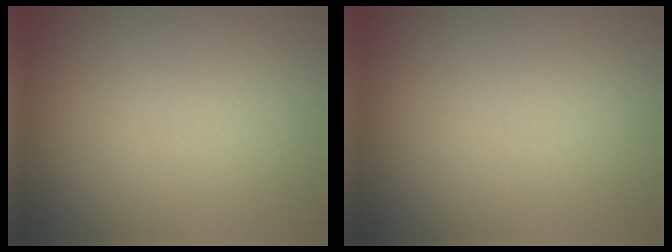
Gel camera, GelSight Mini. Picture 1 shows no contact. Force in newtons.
{"total": 0.0}